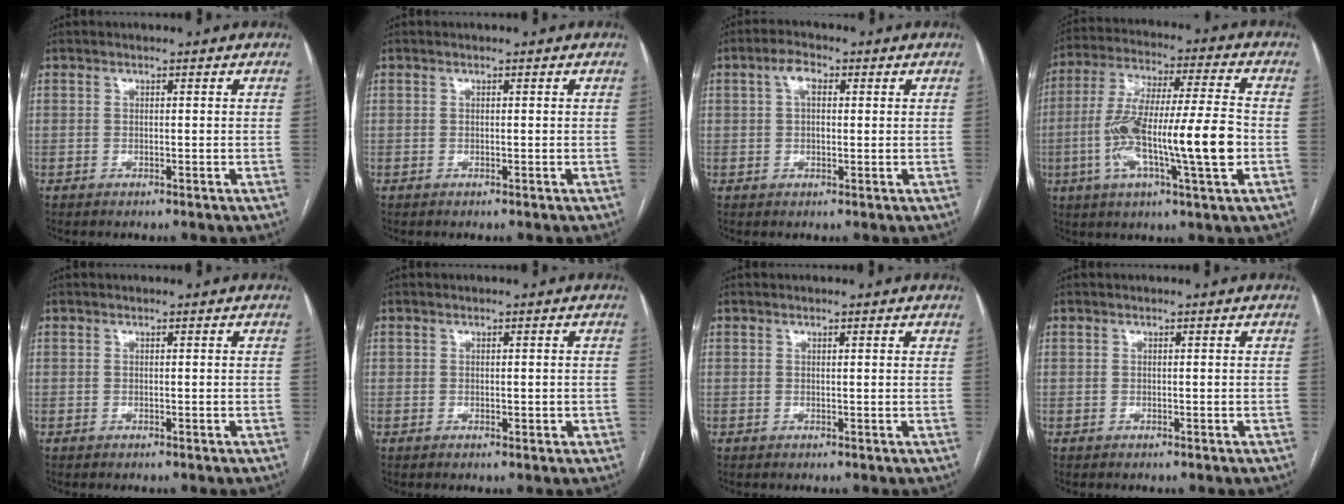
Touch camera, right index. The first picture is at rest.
{"total": 0.0}
{"total": 3.6, "force": [1.0, 2.1, 2.7], "torque": [-0.054, 0.019, 0.018]}
{"total": 17.8, "force": [-3.6, 1.7, 17.4], "torque": [-0.324, 0.008, -0.062]}
{"total": 0.0}
{"total": 1.3, "force": [-0.1, 0.9, 0.8], "torque": [-0.011, 0.005, 0.002]}
{"total": 0.8, "force": [0.7, 0.2, 0.5], "torque": [-0.009, 0.004, 0.005]}
{"total": 0.0}